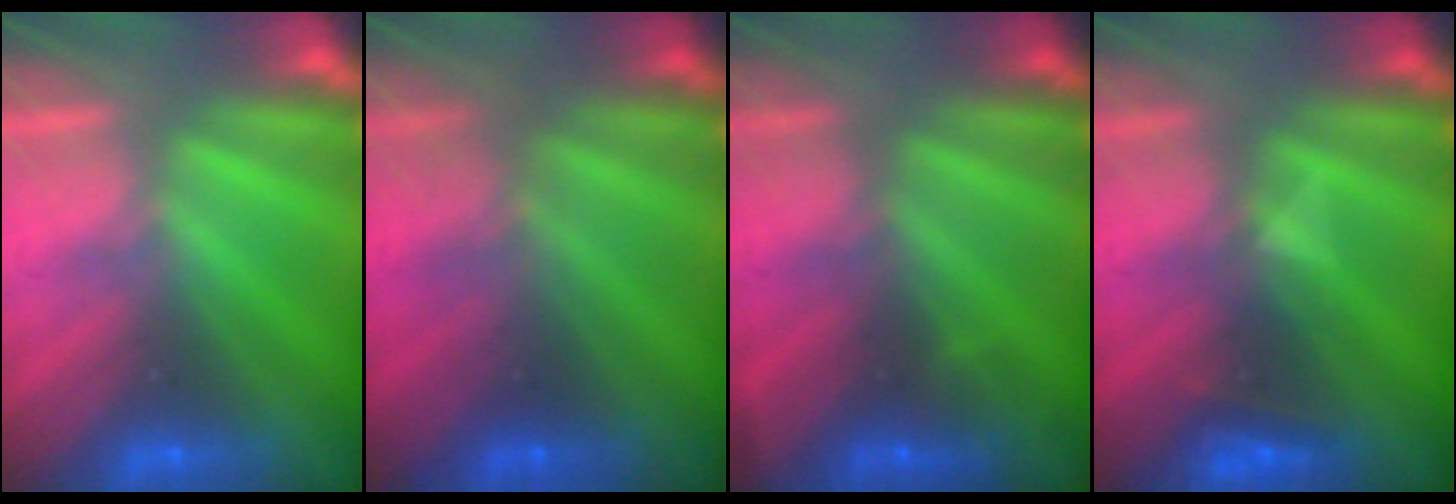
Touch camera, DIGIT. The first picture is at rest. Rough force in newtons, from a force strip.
{"total": 1.8}
{"total": 2.7}
{"total": 2.9}